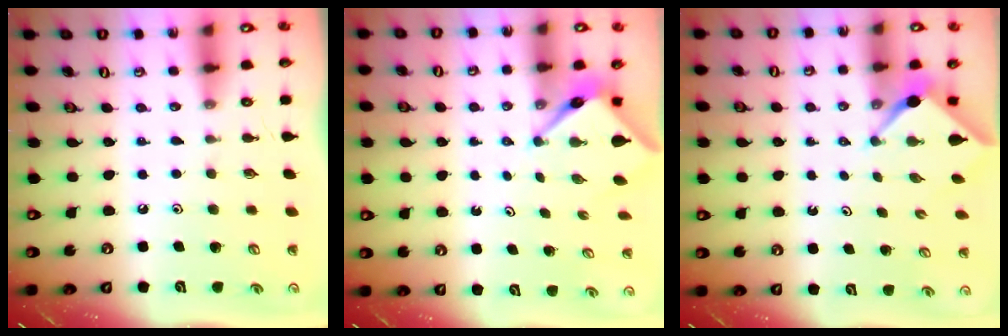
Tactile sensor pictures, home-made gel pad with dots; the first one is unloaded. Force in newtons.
{"total": 4.0, "press": 3.9, "slide": 0.2}
{"total": 2.4, "press": 2.4, "slide": 0.3}